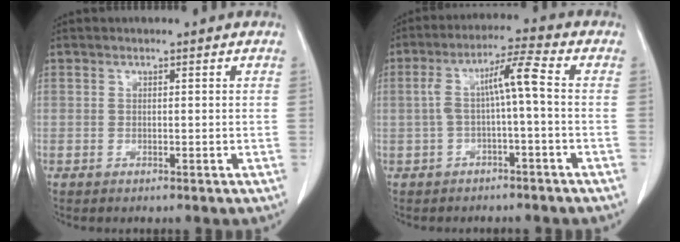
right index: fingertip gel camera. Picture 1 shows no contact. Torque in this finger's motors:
{"motor_torque": [0.99, -0.14, 0.45, 0.15]}